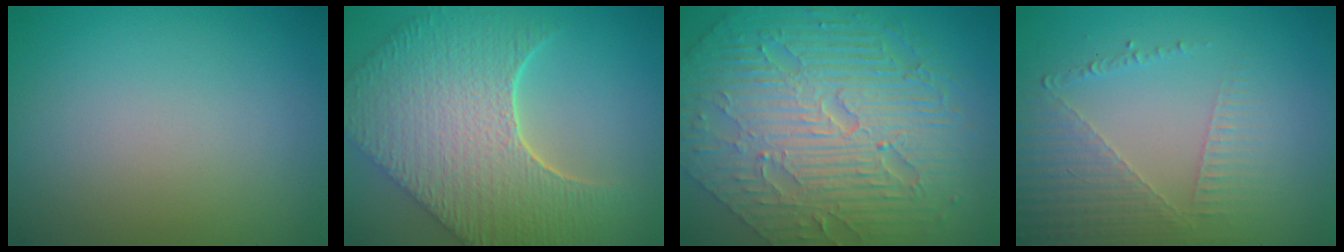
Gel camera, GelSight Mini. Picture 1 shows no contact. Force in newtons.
{"total": 9.9, "press": 7.1, "slide": 6.8}
{"total": 11.3, "press": 7.6, "slide": 8.4}
{"total": 5.1, "press": 3.2, "slide": 4.0}